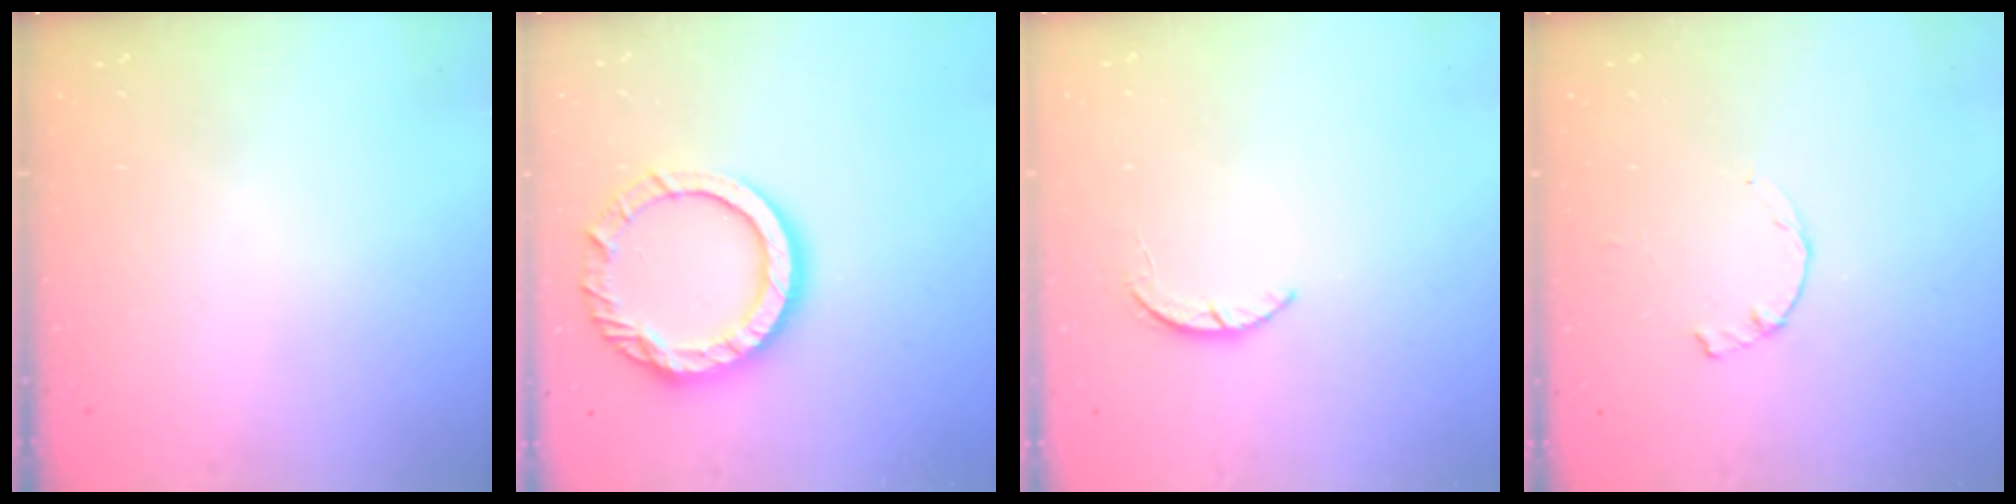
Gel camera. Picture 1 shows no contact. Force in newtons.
{"total": 13.9, "press": 13.9, "slide": 1.0}
{"total": 1.9, "press": 1.9, "slide": 0.3}
{"total": 1.2, "press": 1.1, "slide": 0.3}